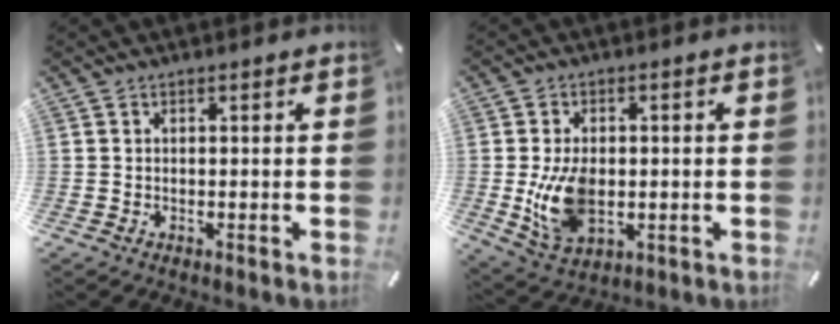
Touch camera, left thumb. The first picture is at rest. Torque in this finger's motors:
{"motor_torque": [1.60, 2.53, 0.50, -0.16, 0.14]}